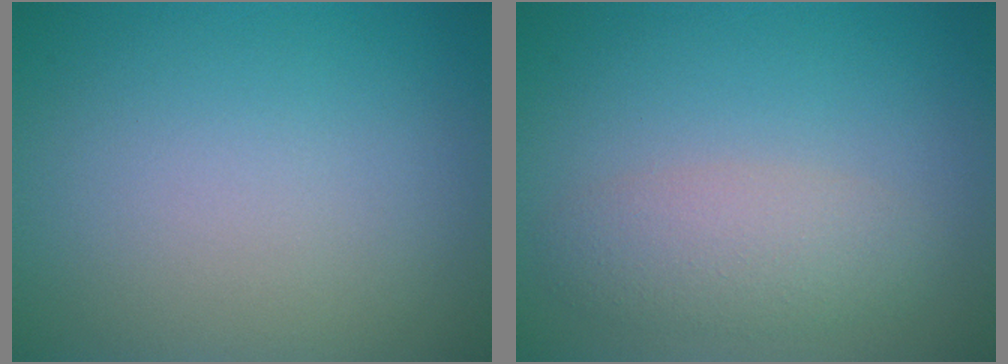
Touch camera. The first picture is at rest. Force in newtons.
{"total": 3.0, "press": 3.0, "slide": 0.2}